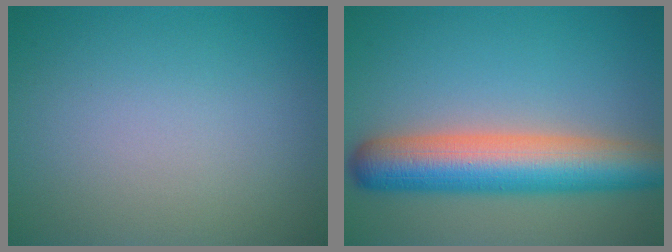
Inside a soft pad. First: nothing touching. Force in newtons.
{"total": 8.8, "press": 8.8, "slide": 0.5}